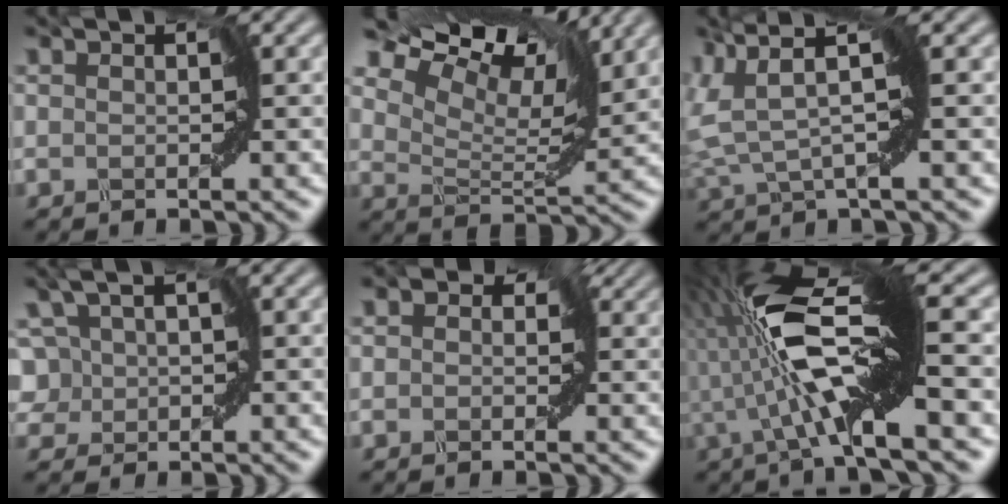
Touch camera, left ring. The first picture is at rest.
{"total": 9.2, "force": [7.6, 2.6, 4.5], "torque": [-0.095, 0.016, 0.124]}
{"total": 4.2, "force": [2.3, 0.4, 3.4], "torque": [-0.087, 0.000, 0.049]}
{"total": 4.6, "force": [-0.3, 4.3, 1.4], "torque": [-0.029, 0.021, -0.032]}
{"total": 3.5, "force": [0.7, 2.6, 2.2], "torque": [-0.023, 0.011, 0.006]}
{"total": 10.3, "force": [0.4, 1.8, 10.2], "torque": [-0.202, 0.015, 0.008]}